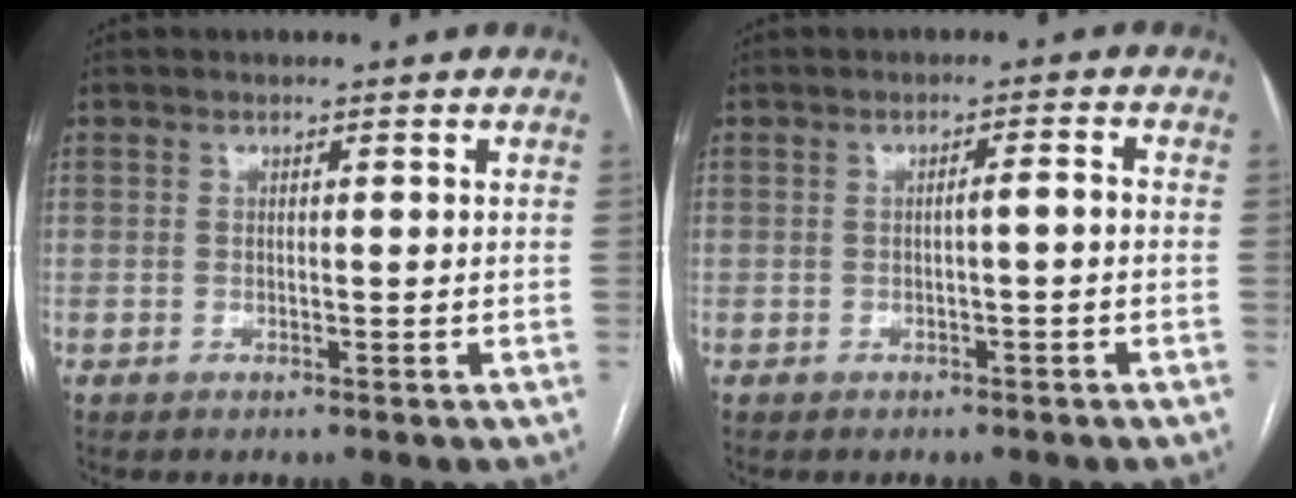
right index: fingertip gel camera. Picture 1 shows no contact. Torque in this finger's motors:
{"motor_torque": [0.26, -0.11, 0.16, 0.05]}